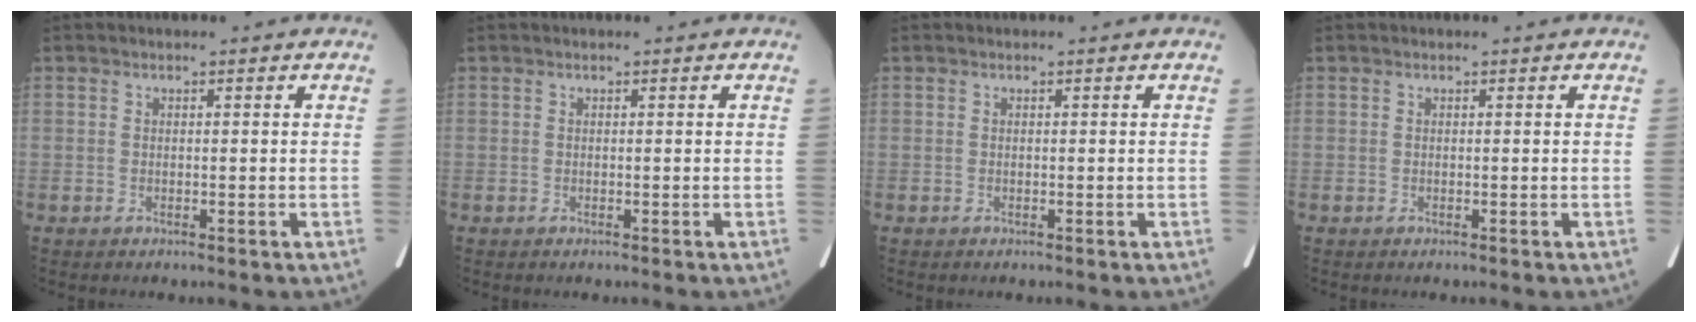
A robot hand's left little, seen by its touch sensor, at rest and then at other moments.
{"total": 0.0}
{"total": 0.0}
{"total": 0.0}